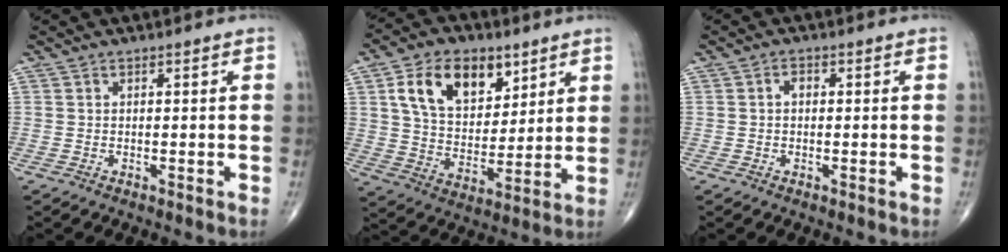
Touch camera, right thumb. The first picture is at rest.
{"total": 15.7, "force": [7.1, 10.0, 9.9], "torque": [-0.132, -0.026, 0.132]}
{"total": 1.5, "force": [0.0, 1.0, 1.0], "torque": [-0.008, 0.007, -0.004]}